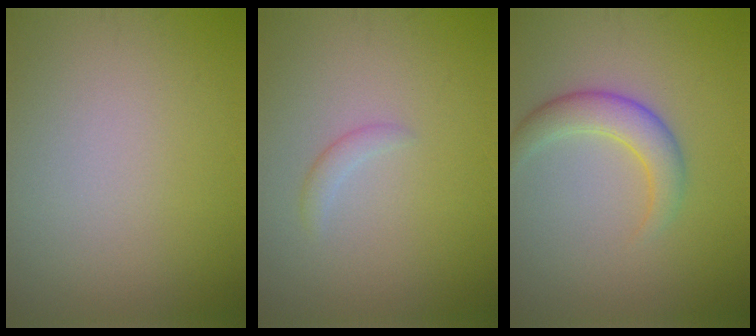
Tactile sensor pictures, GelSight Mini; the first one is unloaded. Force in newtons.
{"total": 1.0, "press": 1.0, "slide": 0.1}
{"total": 3.2, "press": 3.2, "slide": 0.1}